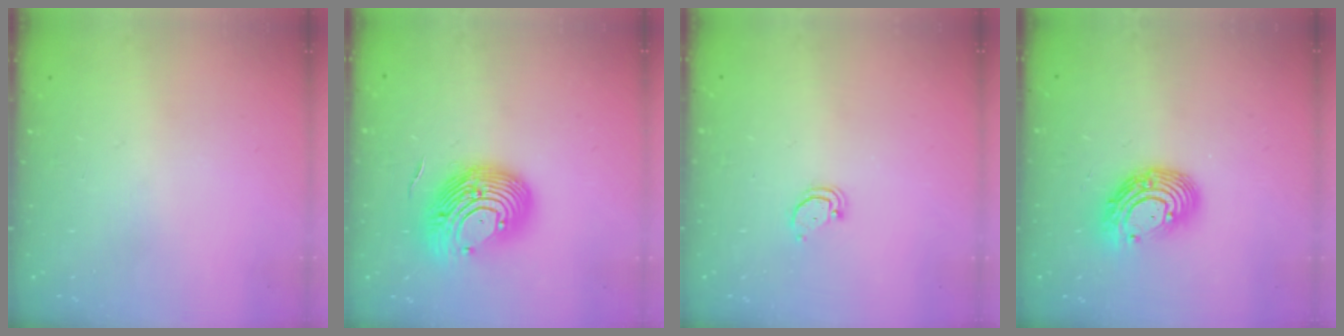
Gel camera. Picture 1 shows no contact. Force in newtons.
{"total": 16.3, "press": 15.8, "slide": 4.1}
{"total": 2.1, "press": 2.1, "slide": 0.2}
{"total": 11.9, "press": 11.8, "slide": 1.3}